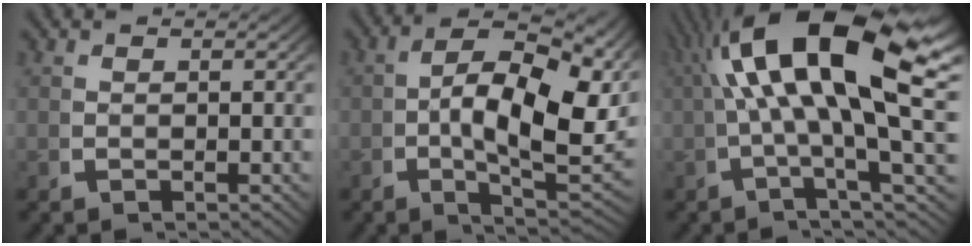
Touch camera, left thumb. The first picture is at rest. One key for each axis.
{"total": 12.1, "fx": 1.0, "fy": 6.6, "fz": 10.2, "tx": -0.161, "ty": -0.034, "tz": 0.022}
{"total": 16.6, "fx": 3.2, "fy": 7.1, "fz": 14.6, "tx": -0.238, "ty": -0.003, "tz": 0.045}